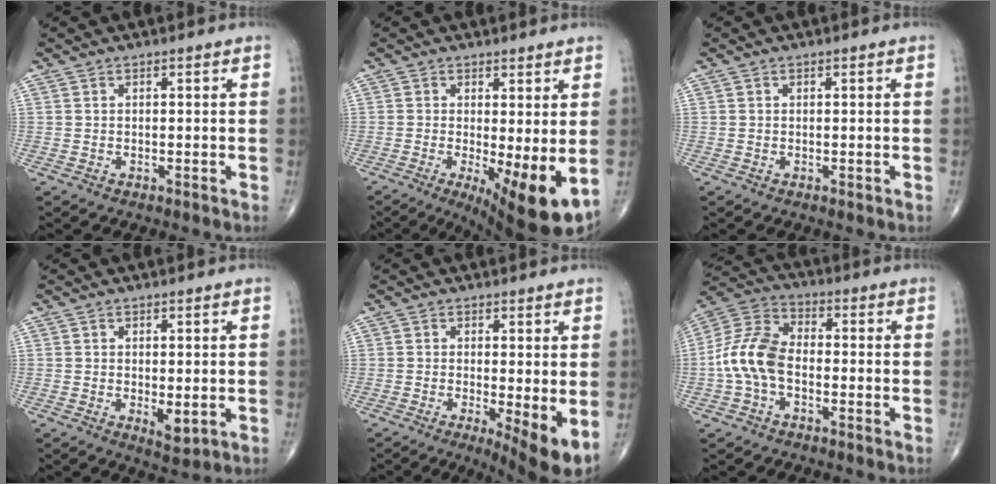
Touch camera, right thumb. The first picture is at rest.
{"total": 11.2, "force": [-1.8, 3.1, 10.6], "torque": [-0.158, -0.024, -0.018]}
{"total": 0.0}
{"total": 3.1, "force": [-0.4, 1.4, 2.8], "torque": [-0.036, -0.009, 0.000]}
{"total": 7.3, "force": [-1.2, 1.7, 7.0], "torque": [-0.109, -0.022, -0.018]}
{"total": 10.9, "force": [-2.0, 6.8, 8.2], "torque": [-0.164, 0.034, -0.052]}